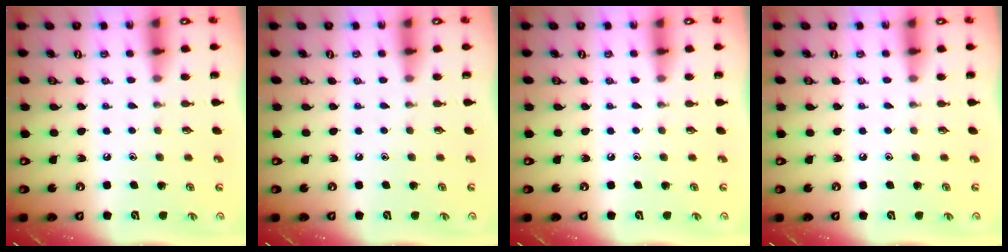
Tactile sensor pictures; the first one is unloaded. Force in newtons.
{"total": 0.0}
{"total": 0.0}
{"total": 0.0}